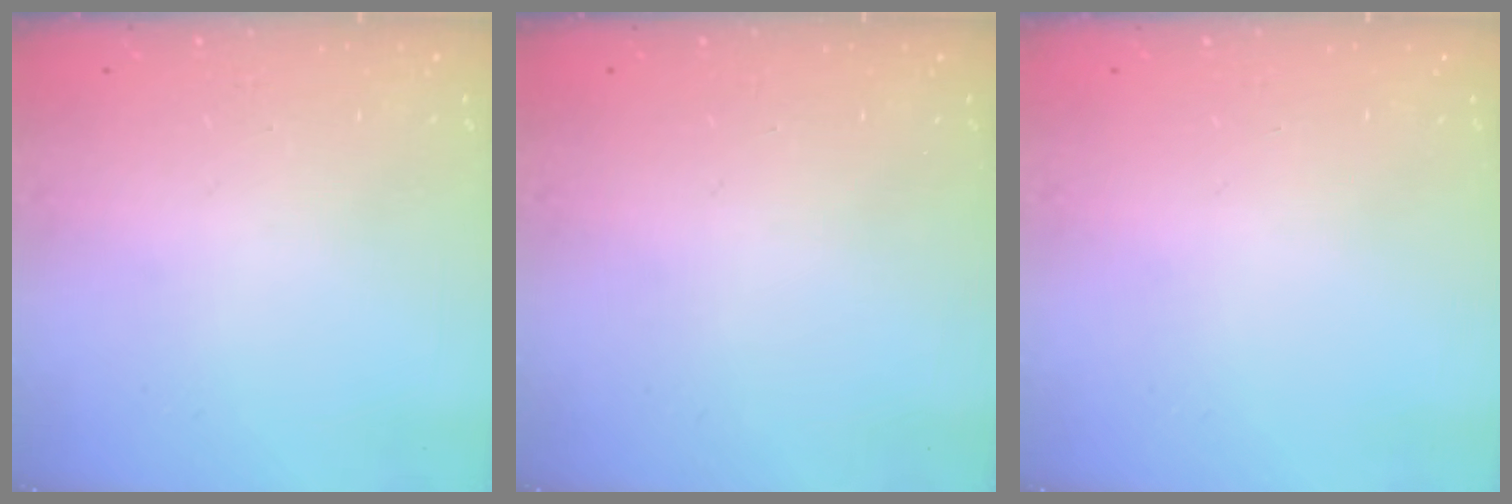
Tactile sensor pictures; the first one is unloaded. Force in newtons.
{"total": 0.0}
{"total": 0.0}